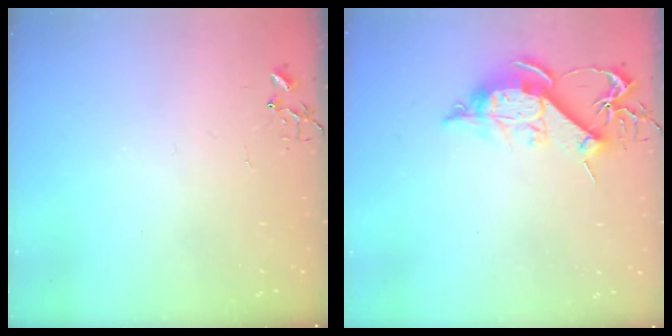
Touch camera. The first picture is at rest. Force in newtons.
{"total": 12.5, "press": 12.5, "slide": 0.7}